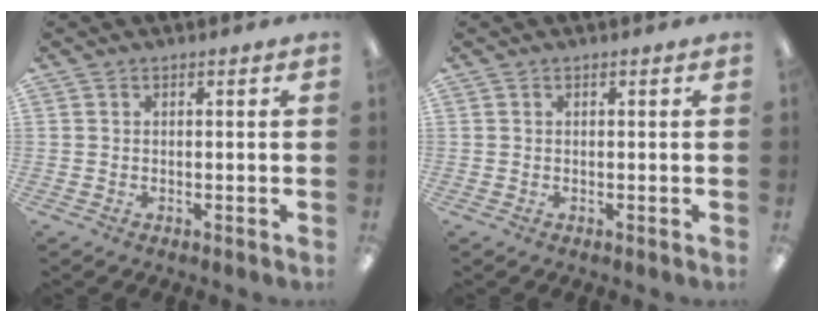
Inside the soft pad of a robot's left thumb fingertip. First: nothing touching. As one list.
[{"total": 0.0}]